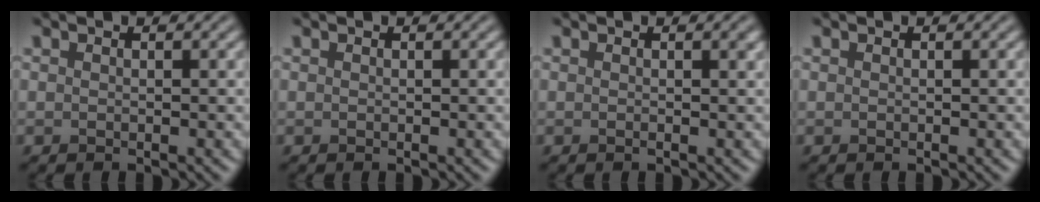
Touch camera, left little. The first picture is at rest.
{"total": 0.0}
{"total": 0.9, "force": [0.1, 0.2, 0.9], "torque": [-0.010, 0.000, 0.000]}
{"total": 0.0}